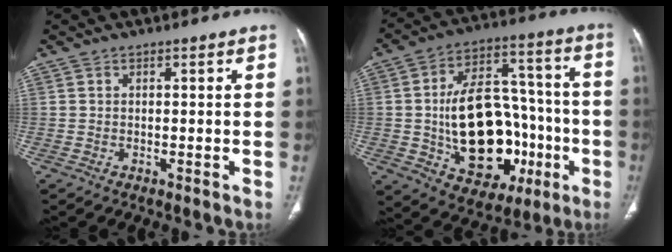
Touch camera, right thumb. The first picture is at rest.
{"total": 25.5, "force": [-4.9, 16.2, 19.1], "torque": [-0.276, 0.038, -0.053]}